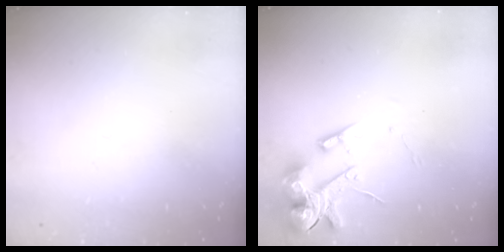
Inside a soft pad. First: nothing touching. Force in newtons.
{"total": 15.0, "press": 14.8, "slide": 2.3}